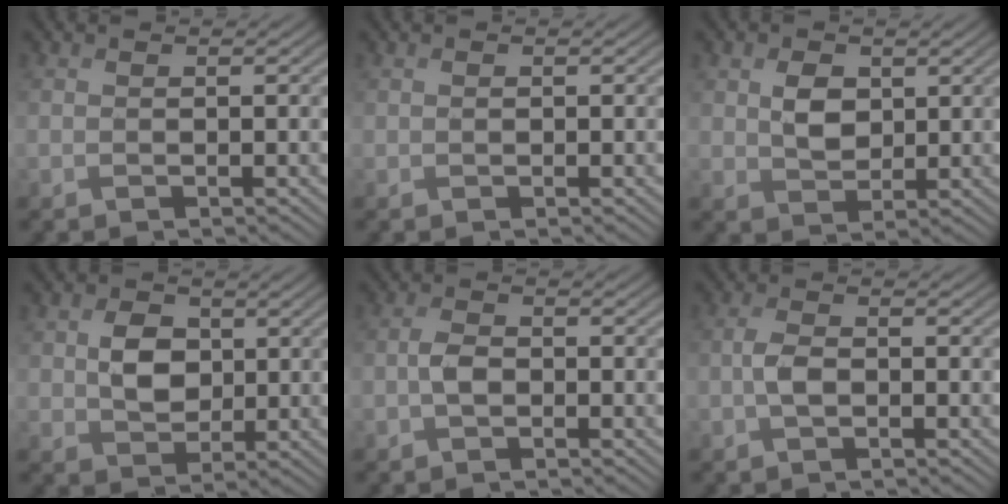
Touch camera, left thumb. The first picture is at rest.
{"total": 0.0}
{"total": 3.9, "force": [1.2, 2.8, 2.4], "torque": [-0.051, -0.002, 0.021]}
{"total": 4.8, "force": [0.8, 3.7, 2.9], "torque": [-0.061, -0.001, 0.009]}
{"total": 2.2, "force": [-0.9, 1.3, 1.6], "torque": [-0.034, 0.005, -0.022]}
{"total": 2.3, "force": [-0.8, 1.0, 1.9], "torque": [-0.042, 0.004, -0.021]}